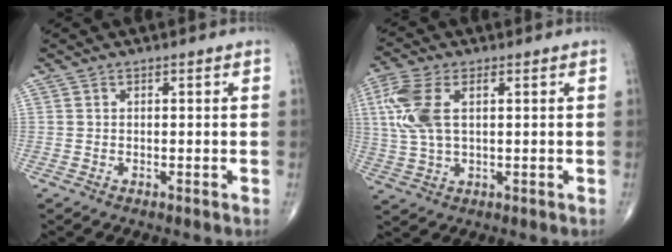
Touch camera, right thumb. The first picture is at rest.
{"total": 10.0, "force": [2.3, 5.1, 8.3], "torque": [-0.209, 0.009, 0.046]}